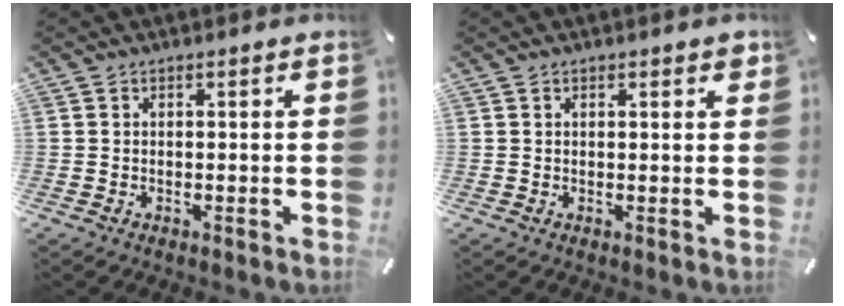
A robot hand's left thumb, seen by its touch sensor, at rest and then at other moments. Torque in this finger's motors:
{"motor_torque": [0.05, -0.29, 0.02, 0.11, 0.00]}